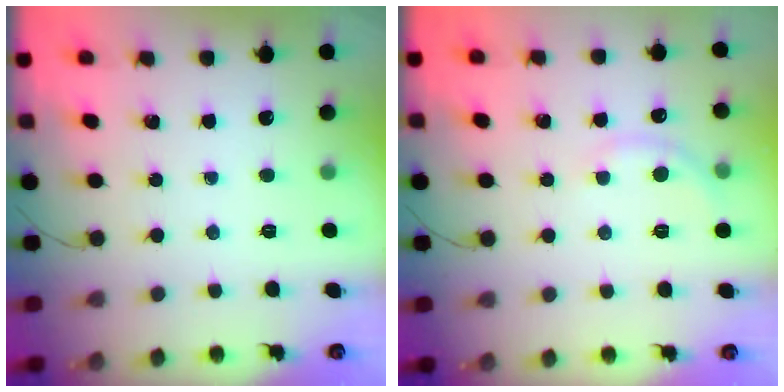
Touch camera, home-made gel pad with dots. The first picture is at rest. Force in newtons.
{"total": 3.9, "press": 3.7, "slide": 1.2}